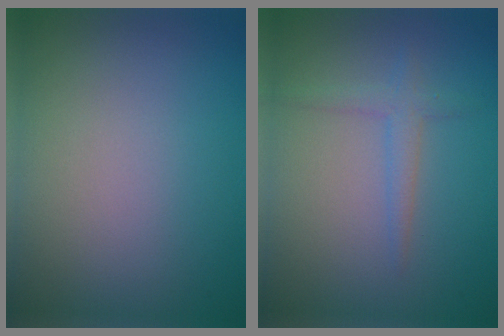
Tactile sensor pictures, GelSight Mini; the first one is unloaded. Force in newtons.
{"total": 1.7, "press": 1.7, "slide": 0.1}